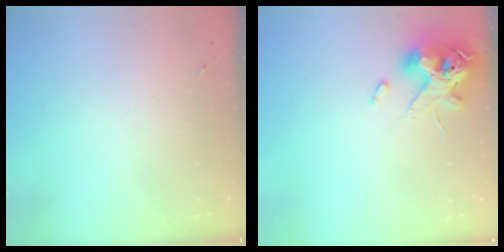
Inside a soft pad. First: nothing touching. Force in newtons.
{"total": 12.9, "press": 12.7, "slide": 2.2}